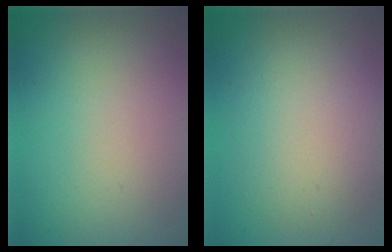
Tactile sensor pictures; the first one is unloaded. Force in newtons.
{"total": 4.6, "press": 4.6, "slide": 0.3}